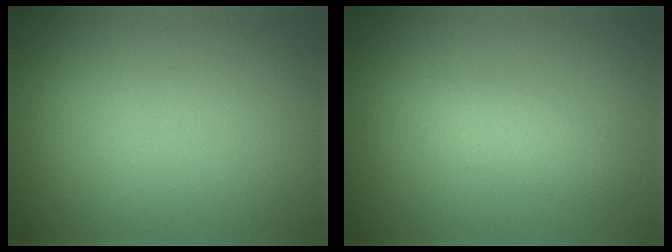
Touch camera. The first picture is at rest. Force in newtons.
{"total": 2.0, "press": 2.0, "slide": 0.2}